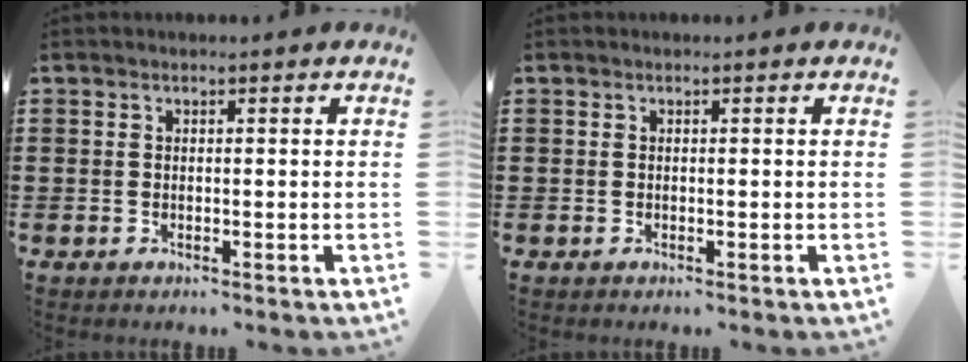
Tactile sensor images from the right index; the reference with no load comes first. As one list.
[{"total": 0.0}]